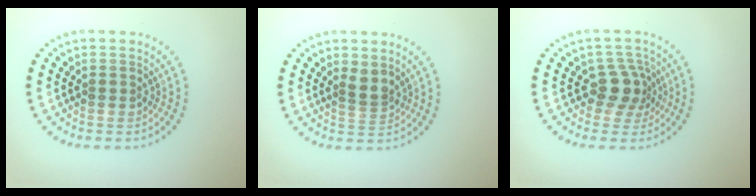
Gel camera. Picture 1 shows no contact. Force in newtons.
{"total": 1.3, "press": 0.8, "slide": 1.0}
{"total": 2.7, "press": 2.1, "slide": 1.8}